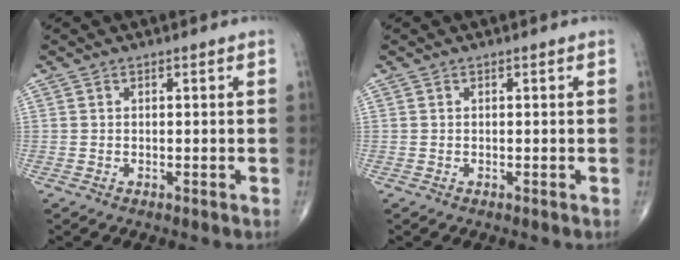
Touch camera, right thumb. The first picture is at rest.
{"total": 0.0}